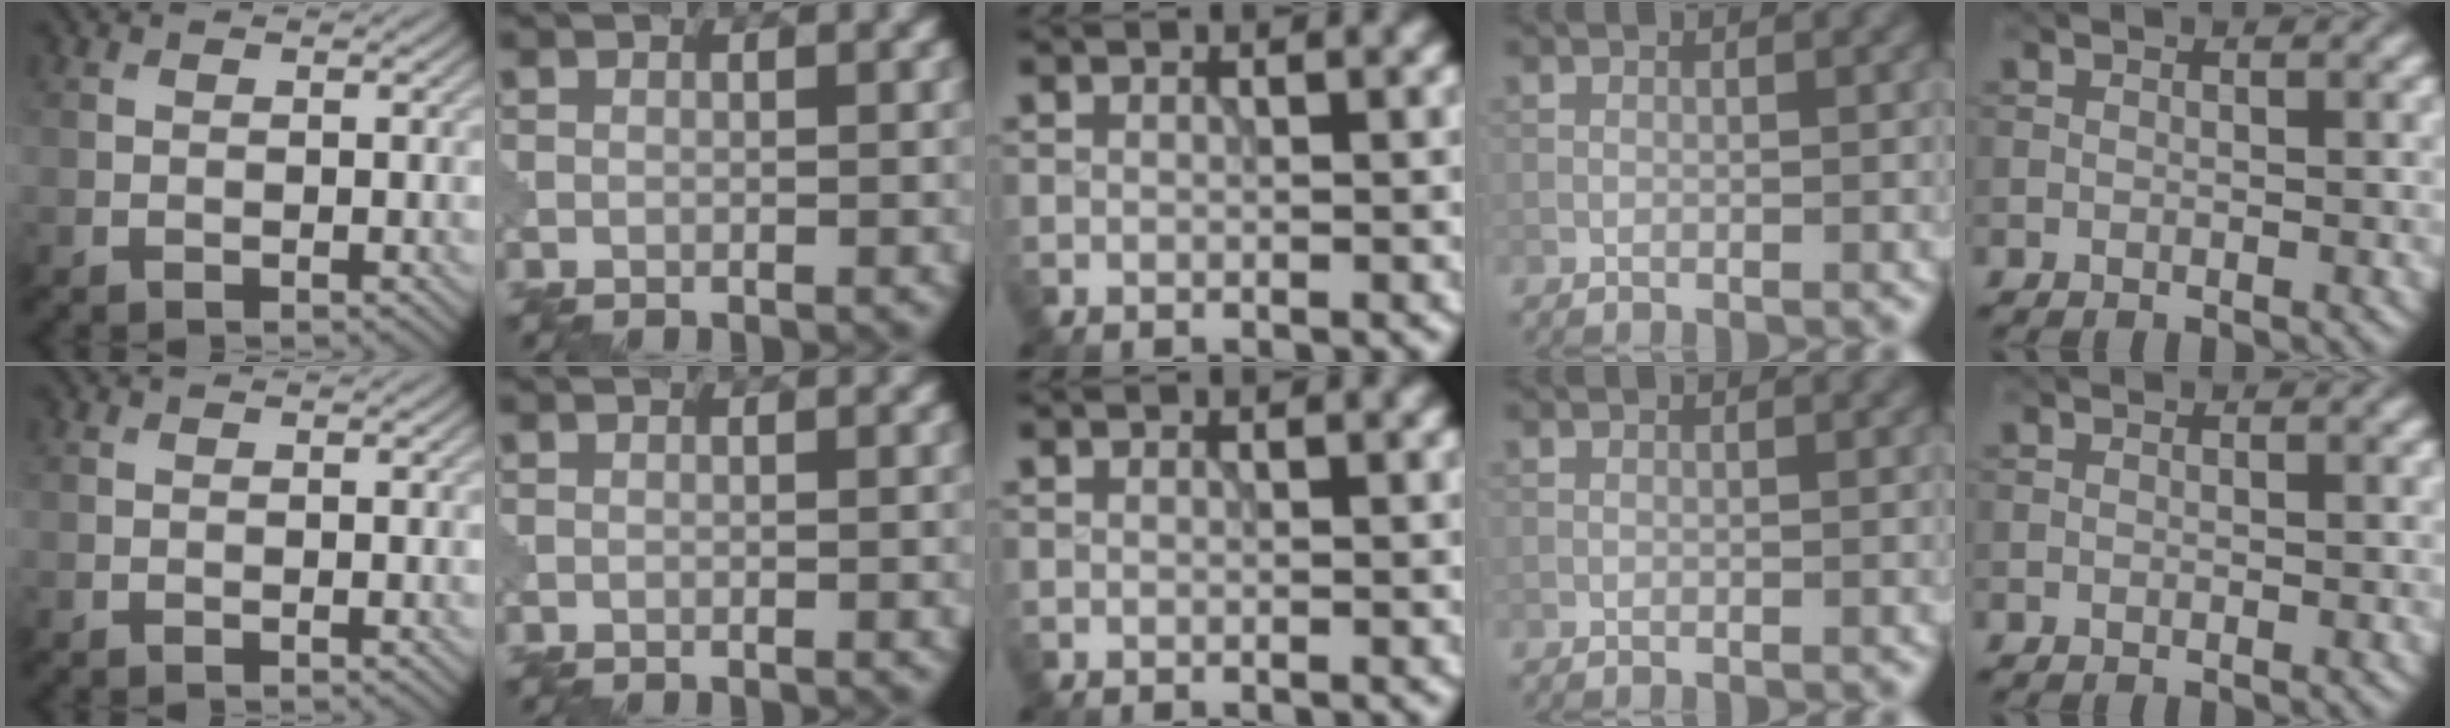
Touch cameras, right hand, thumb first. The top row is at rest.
{}